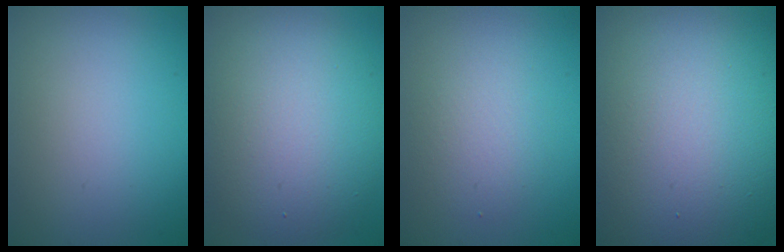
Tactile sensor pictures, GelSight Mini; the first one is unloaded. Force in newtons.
{"total": 8.9, "press": 8.9, "slide": 0.3}
{"total": 2.5, "press": 2.5, "slide": 0.1}
{"total": 20.3, "press": 20.2, "slide": 1.3}